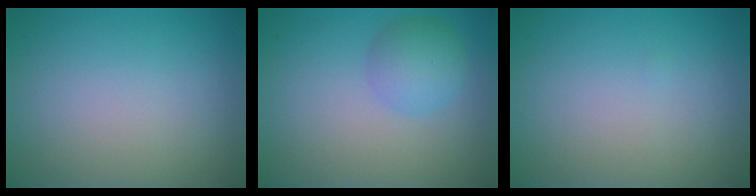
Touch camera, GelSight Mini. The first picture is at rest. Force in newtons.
{"total": 2.9, "press": 2.9, "slide": 0.1}
{"total": 0.0}